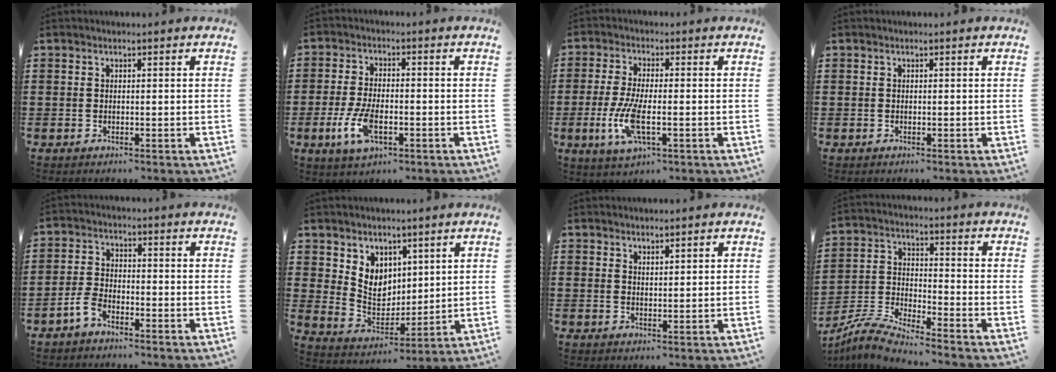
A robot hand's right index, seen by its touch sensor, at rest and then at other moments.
{"total": 6.8, "force": [-2.4, 3.1, 5.6], "torque": [-0.131, -0.009, -0.048]}
{"total": 7.2, "force": [-2.1, 2.4, 6.4], "torque": [-0.147, -0.015, -0.041]}
{"total": 0.0}
{"total": 3.4, "force": [-2.5, 1.4, 1.9], "torque": [-0.055, -0.001, -0.055]}
{"total": 6.8, "force": [3.7, 5.4, 1.8], "torque": [-0.056, -0.010, 0.073]}
{"total": 1.5, "force": [1.4, 0.2, 0.2], "torque": [-0.004, 0.002, 0.027]}
{"total": 6.1, "force": [-6.0, 0.0, 1.4], "torque": [-0.048, -0.006, -0.122]}